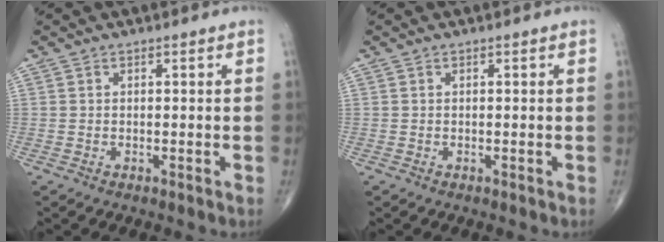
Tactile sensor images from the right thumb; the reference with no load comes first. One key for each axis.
{"total": 0.0}